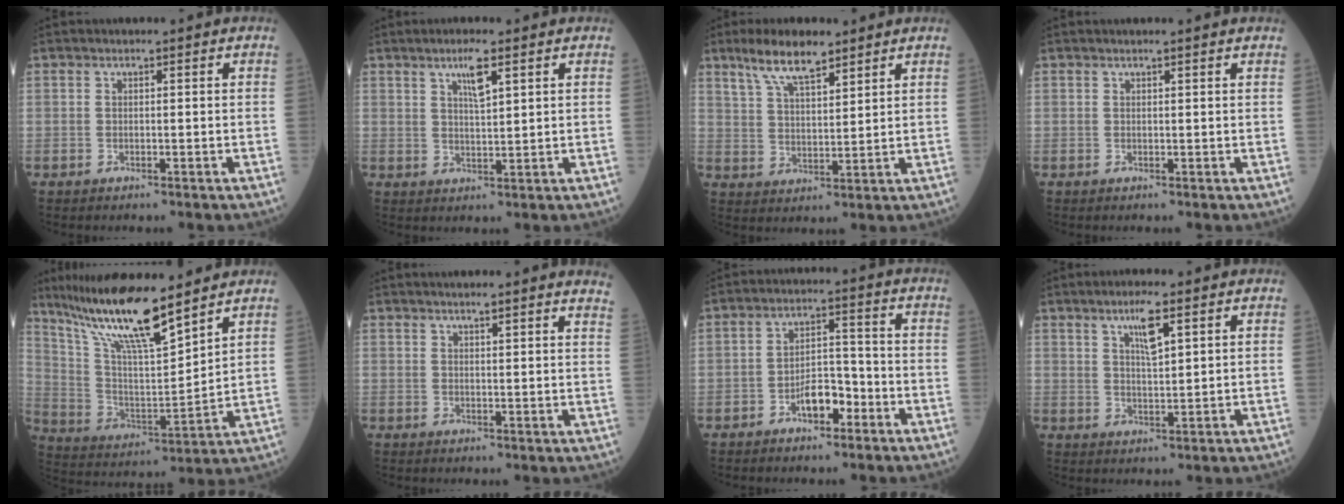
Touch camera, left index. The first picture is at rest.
{"total": 4.0, "force": [2.3, 0.6, 3.3], "torque": [-0.065, 0.001, 0.044]}
{"total": 8.2, "force": [6.1, 2.2, 5.0], "torque": [-0.108, 0.011, 0.119]}
{"total": 1.9, "force": [1.8, -0.3, 0.6], "torque": [-0.011, 0.003, 0.023]}
{"total": 16.7, "force": [13.2, 1.7, 10.0], "torque": [-0.191, -0.002, 0.248]}
{"total": 10.1, "force": [9.4, 0.1, 3.6], "torque": [-0.037, -0.022, 0.089]}
{"total": 5.3, "force": [-3.1, 2.4, 3.5], "torque": [-0.064, 0.009, -0.054]}
{"total": 4.4, "force": [2.5, 0.8, 3.6], "torque": [-0.071, 0.001, 0.049]}